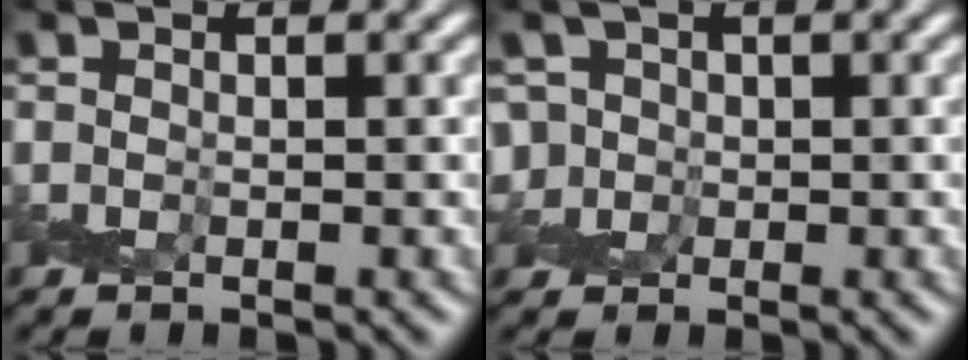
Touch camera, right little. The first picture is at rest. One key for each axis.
{"total": 2.6, "fx": 0.1, "fy": 2.6, "fz": 0.5, "tx": 0.001, "ty": 0.018, "tz": -0.004}